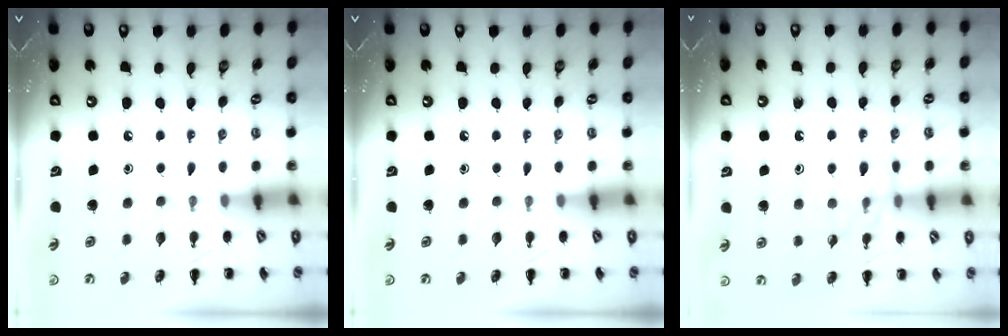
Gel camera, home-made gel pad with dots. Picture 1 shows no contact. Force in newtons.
{"total": 0.0}
{"total": 12.2, "press": 12.1, "slide": 0.9}